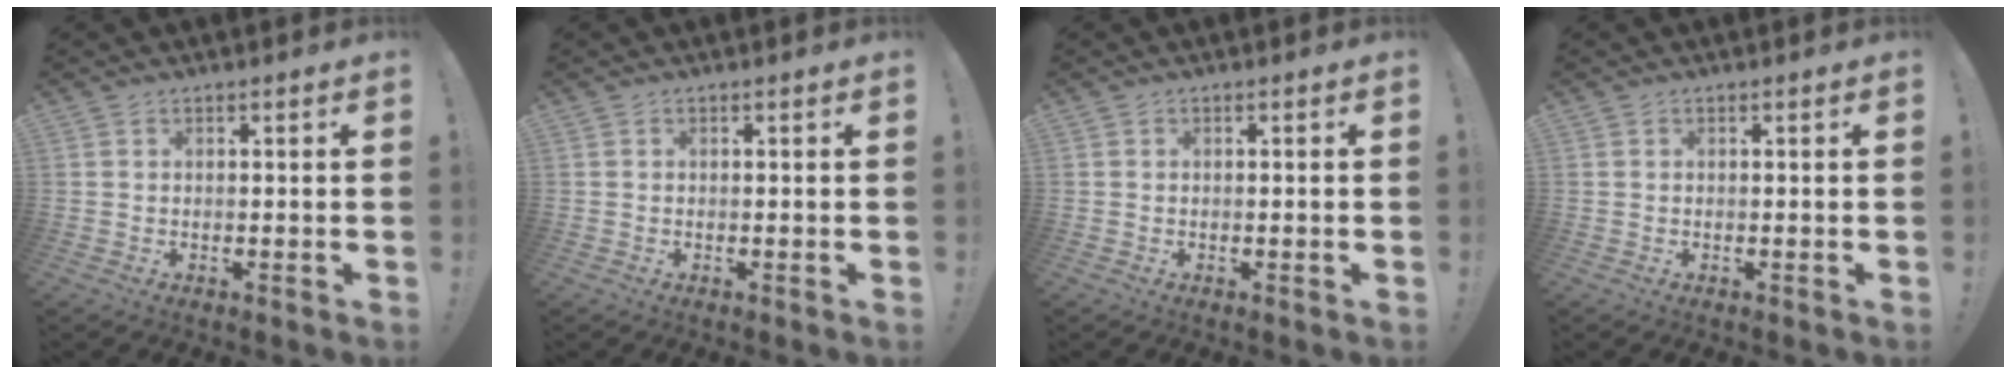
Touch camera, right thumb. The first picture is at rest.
{"total": 0.0}
{"total": 0.5, "force": [-0.1, 0.0, 0.5], "torque": [-0.012, 0.000, -0.002]}
{"total": 0.0}